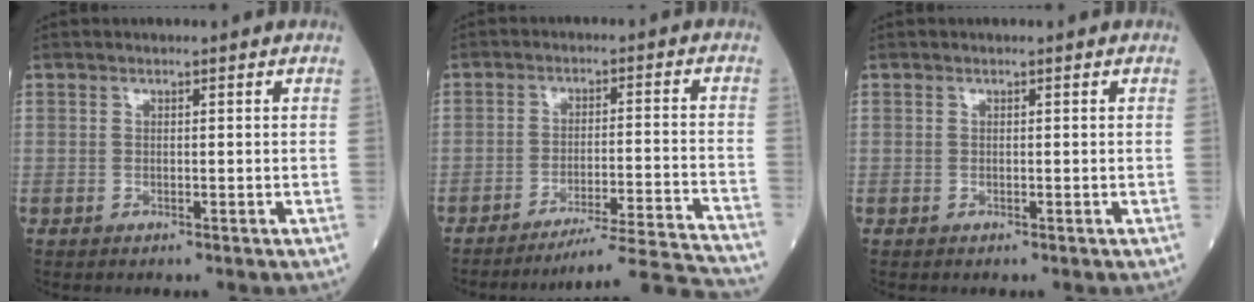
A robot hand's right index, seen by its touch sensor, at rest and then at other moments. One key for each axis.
{"total": 16.7, "fx": -16.0, "fy": -3.2, "fz": 3.7, "tx": -0.028, "ty": -0.016, "tz": -0.224}
{"total": 0.0}